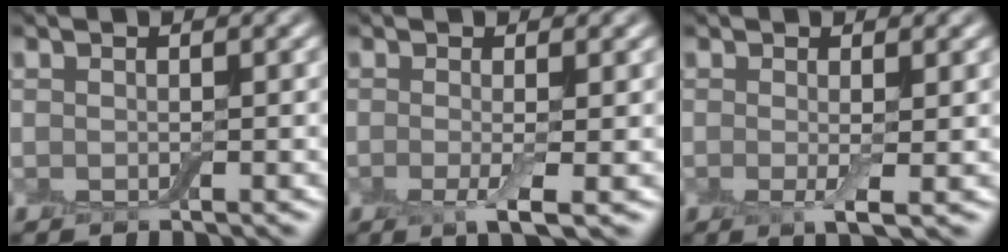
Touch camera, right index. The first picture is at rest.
{"total": 2.9, "force": [-0.6, 0.6, 2.8], "torque": [-0.055, -0.014, -0.010]}
{"total": 2.2, "force": [-0.1, 0.3, 2.2], "torque": [-0.039, -0.009, -0.002]}